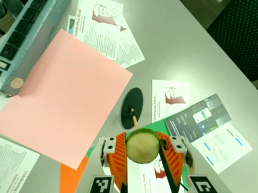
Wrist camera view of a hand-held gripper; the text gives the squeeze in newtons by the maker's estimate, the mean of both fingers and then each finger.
{"total": 11.6, "left": 11.5, "right": 11.7}